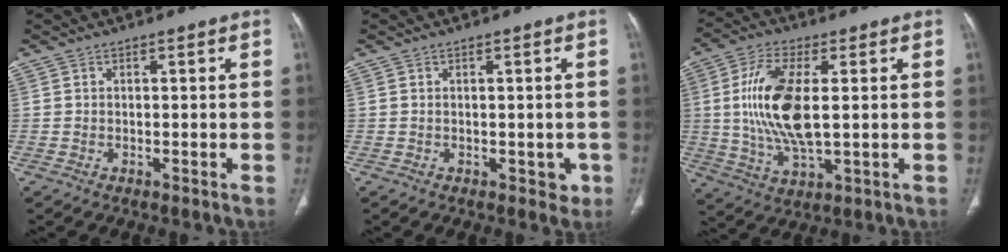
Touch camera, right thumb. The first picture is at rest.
{"total": 2.4, "force": [-0.7, 1.8, 1.5], "torque": [0.001, 0.002, -0.005]}
{"total": 14.9, "force": [1.3, 6.3, 13.4], "torque": [-0.278, -0.007, 0.027]}